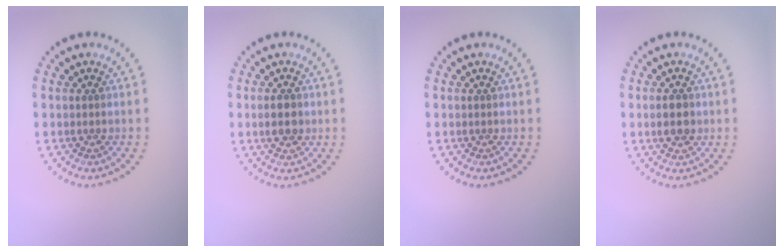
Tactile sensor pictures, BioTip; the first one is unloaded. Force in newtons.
{"total": 2.6, "press": 2.6, "slide": 0.1}
{"total": 0.0}
{"total": 2.6, "press": 2.6, "slide": 0.1}